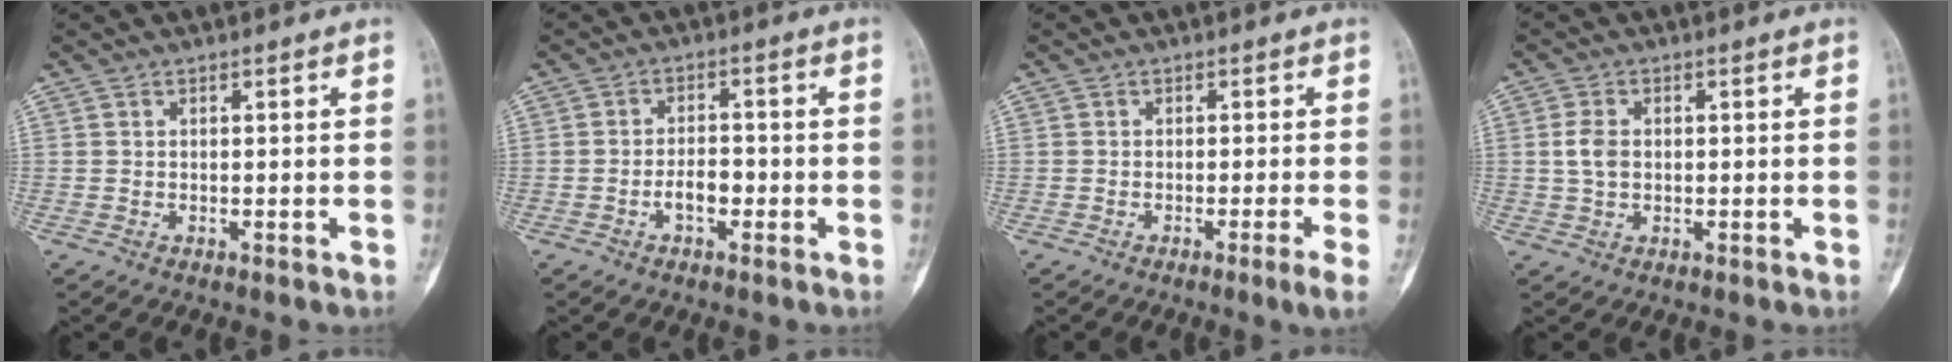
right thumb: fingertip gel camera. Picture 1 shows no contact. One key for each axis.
{"total": 3.9, "fx": -1.5, "fy": 2.0, "fz": 3.0, "tx": -0.046, "ty": 0.016, "tz": -0.027}
{"total": 2.7, "fx": -1.2, "fy": -0.7, "fz": 2.3, "tx": -0.048, "ty": -0.006, "tz": -0.023}
{"total": 3.5, "fx": 0.2, "fy": 2.4, "fz": 2.6, "tx": -0.052, "ty": 0.005, "tz": 0.003}